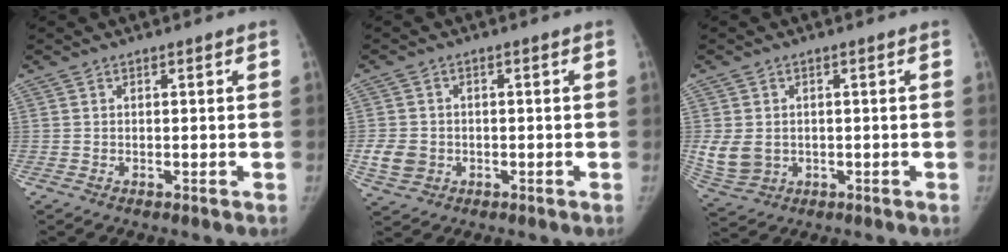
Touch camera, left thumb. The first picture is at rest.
{"total": 5.1, "force": [-1.2, 4.4, 2.3], "torque": [-0.037, 0.004, -0.014]}
{"total": 6.9, "force": [-0.4, 5.6, 3.9], "torque": [-0.073, -0.006, 0.008]}